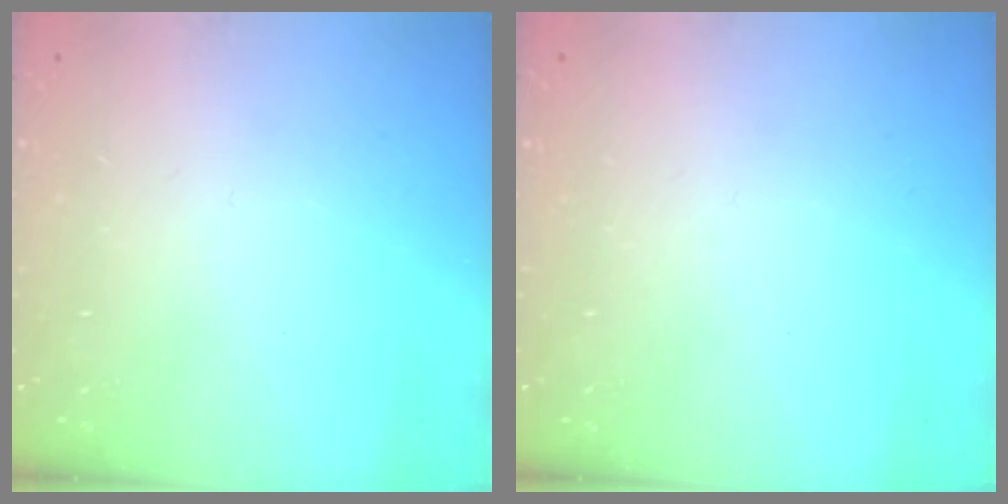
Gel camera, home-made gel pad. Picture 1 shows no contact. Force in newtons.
{"total": 0.0}